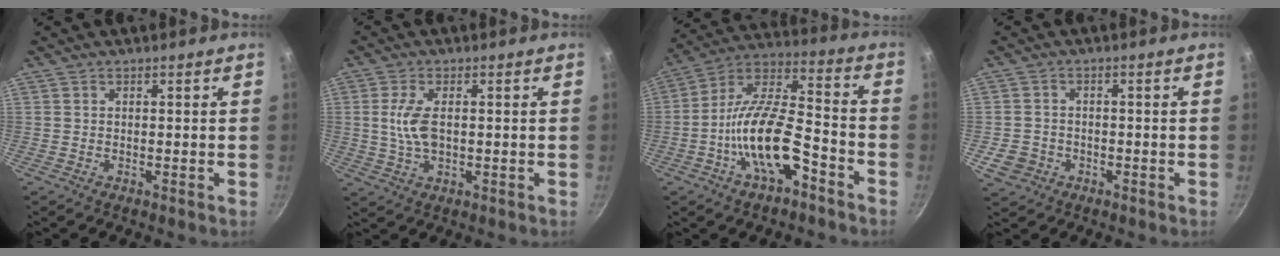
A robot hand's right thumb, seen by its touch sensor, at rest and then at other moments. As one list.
[{"total": 6.2, "force": [0.4, 3.1, 5.4], "torque": [-0.111, 0.002, 0.007]}, {"total": 17.1, "force": [-7.1, 7.0, 13.9], "torque": [-0.235, 0.054, -0.139]}, {"total": 4.5, "force": [-1.8, 3.8, 1.6], "torque": [-0.025, 0.018, -0.025]}]